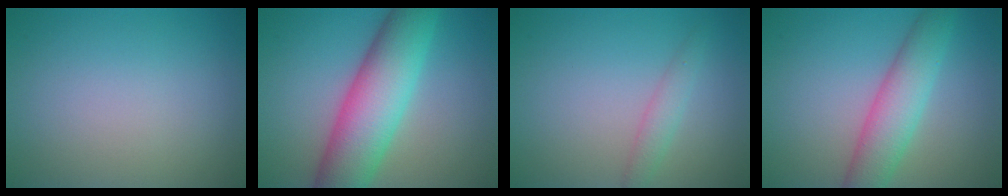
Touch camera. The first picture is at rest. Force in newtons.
{"total": 9.3, "press": 9.3, "slide": 0.2}
{"total": 1.6, "press": 1.6, "slide": 0.1}
{"total": 5.1, "press": 5.1, "slide": 0.1}